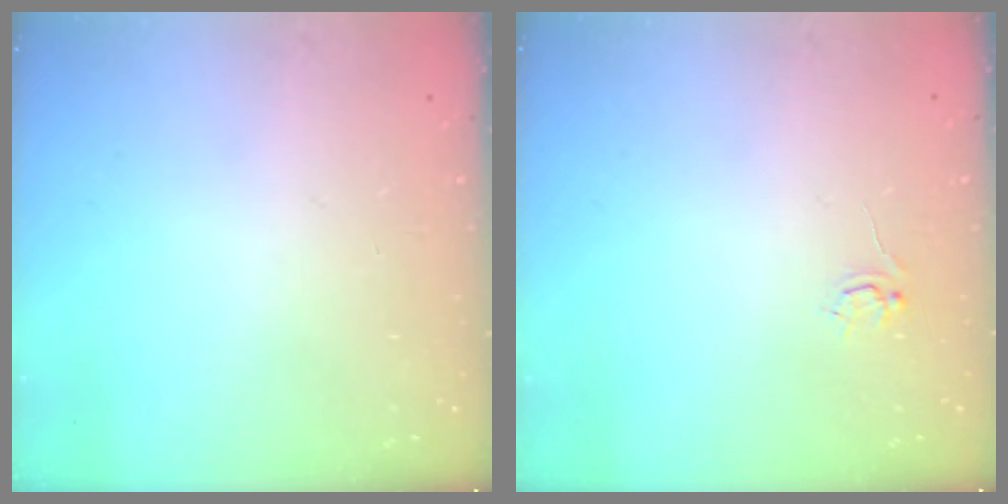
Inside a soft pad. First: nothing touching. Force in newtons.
{"total": 4.2, "press": 4.2, "slide": 0.7}